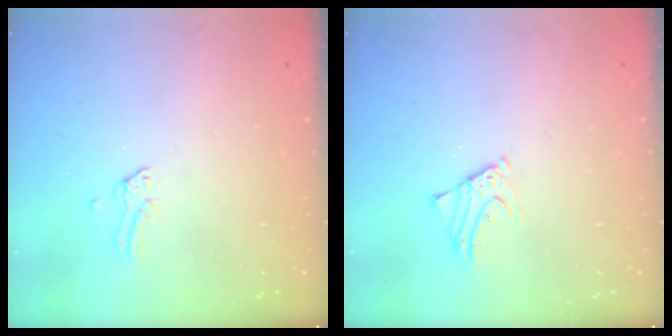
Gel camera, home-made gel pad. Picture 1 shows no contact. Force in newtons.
{"total": 1.8, "press": 1.8, "slide": 0.2}